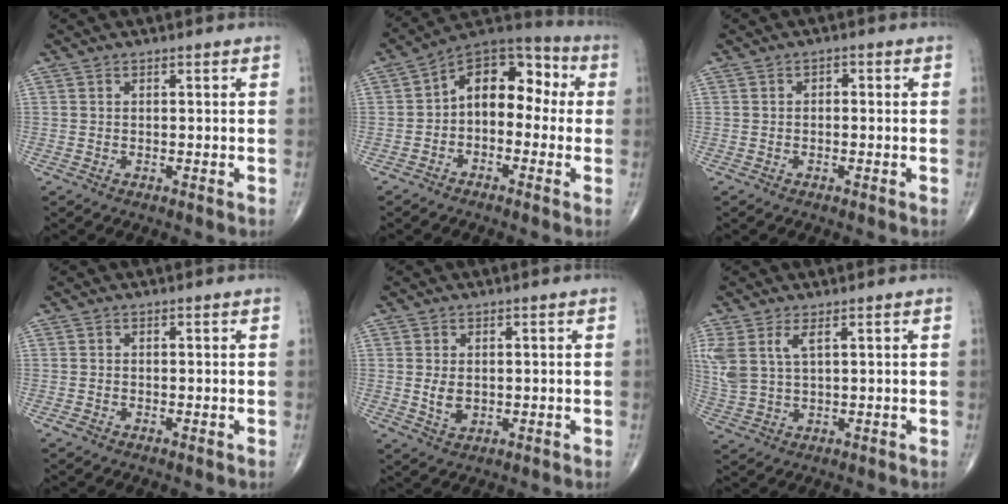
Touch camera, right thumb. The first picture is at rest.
{"total": 12.5, "force": [-0.1, 8.3, 9.3], "torque": [-0.096, 0.049, -0.024]}
{"total": 1.1, "force": [-0.2, 0.8, 0.7], "torque": [-0.002, 0.005, -0.009]}
{"total": 0.8, "force": [-0.4, 0.4, 0.5], "torque": [-0.013, 0.001, -0.009]}
{"total": 3.5, "force": [0.1, 2.4, 2.6], "torque": [-0.041, -0.007, 0.008]}
{"total": 6.7, "force": [2.8, 2.9, 5.3], "torque": [-0.136, -0.002, 0.065]}